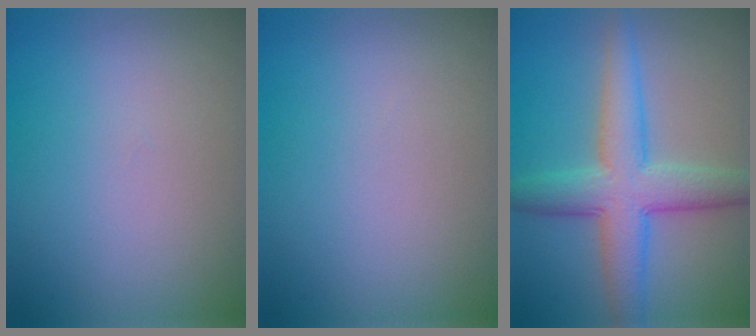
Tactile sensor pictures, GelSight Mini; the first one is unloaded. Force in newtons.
{"total": 0.0}
{"total": 6.4, "press": 6.4, "slide": 0.1}